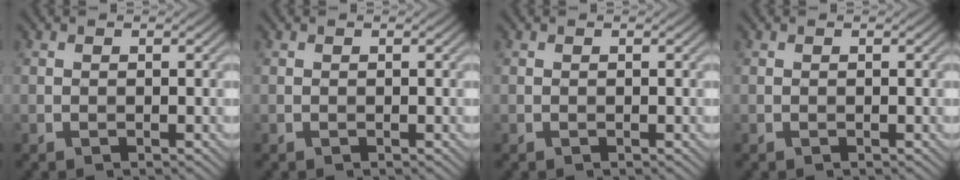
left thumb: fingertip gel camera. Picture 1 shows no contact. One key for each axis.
{"total": 0.0}
{"total": 0.0}
{"total": 0.0}